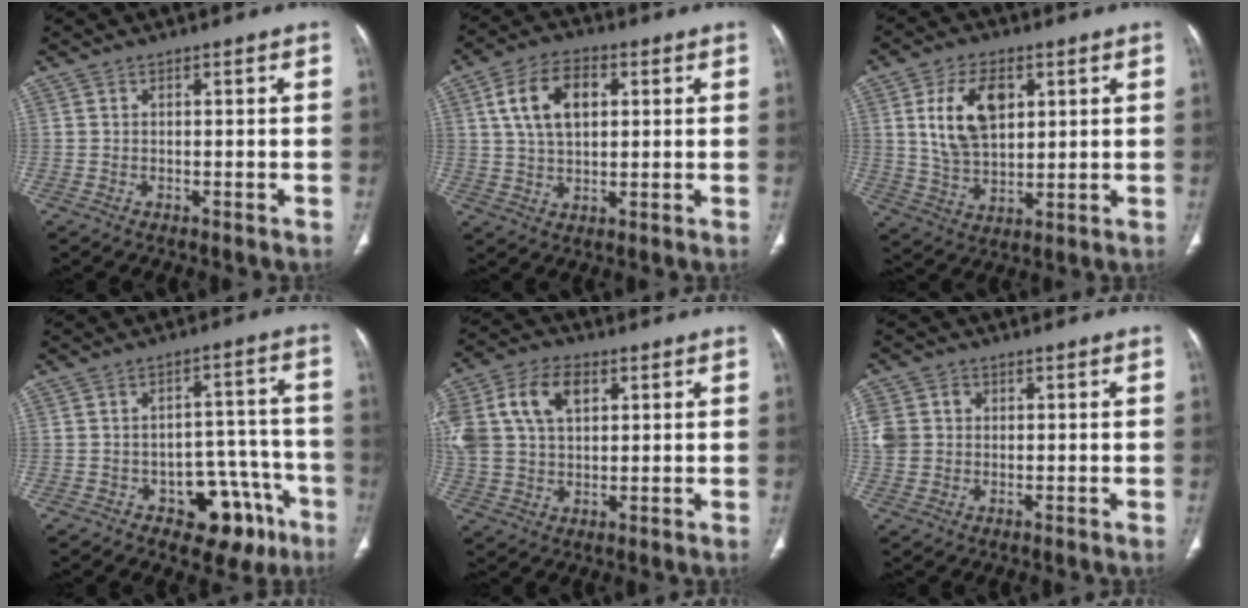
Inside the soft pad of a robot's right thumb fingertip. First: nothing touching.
{"total": 10.9, "force": [3.0, 6.7, 8.0], "torque": [-0.132, 0.006, 0.053]}
{"total": 12.6, "force": [3.8, 7.8, 9.2], "torque": [-0.148, -0.012, 0.079]}
{"total": 12.5, "force": [-6.3, 7.6, 7.6], "torque": [-0.050, 0.052, -0.075]}
{"total": 17.2, "force": [5.5, 11.6, 11.4], "torque": [-0.252, 0.018, 0.102]}
{"total": 7.3, "force": [1.2, 6.5, 3.1], "torque": [-0.062, 0.013, 0.029]}